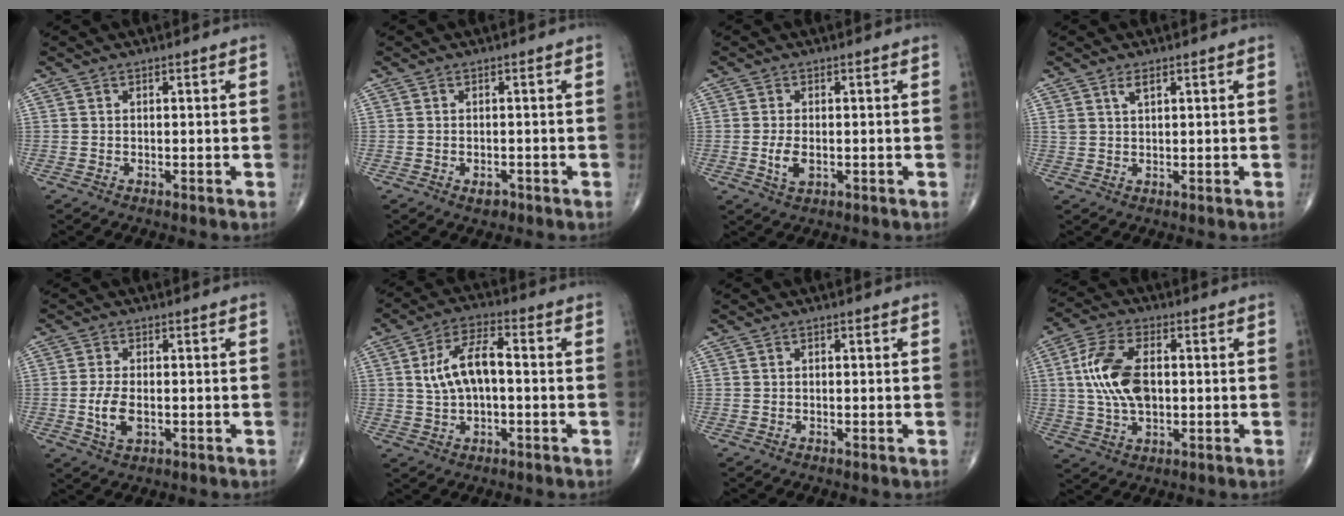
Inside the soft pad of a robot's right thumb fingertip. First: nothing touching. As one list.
[{"total": 1.6, "force": [-0.8, 1.0, 1.0], "torque": [-0.010, 0.002, -0.009]}, {"total": 3.6, "force": [-0.5, 2.0, 3.0], "torque": [-0.059, -0.005, -0.006]}, {"total": 2.2, "force": [1.3, 0.8, 1.5], "torque": [-0.030, -0.003, 0.030]}, {"total": 5.2, "force": [-0.8, 2.7, 4.3], "torque": [-0.088, -0.005, -0.013]}, {"total": 9.5, "force": [0.5, 4.6, 8.3], "torque": [-0.155, 0.022, 0.007]}, {"total": 0.0}, {"total": 12.3, "force": [0.9, 6.9, 10.2], "torque": [-0.202, 0.009, 0.016]}]